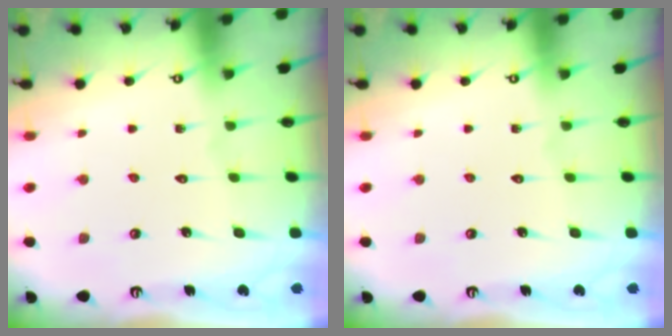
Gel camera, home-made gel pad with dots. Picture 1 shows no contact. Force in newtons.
{"total": 0.0}